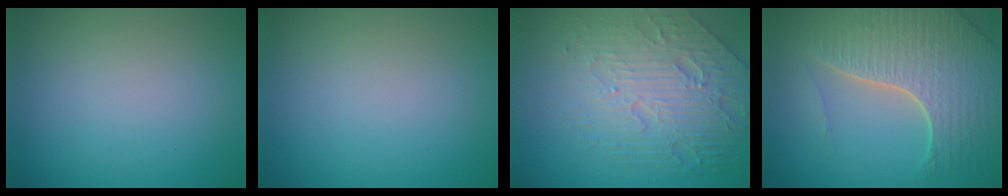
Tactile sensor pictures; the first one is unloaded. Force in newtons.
{"total": 0.0}
{"total": 7.5, "press": 5.3, "slide": 5.4}
{"total": 7.4, "press": 5.3, "slide": 5.3}